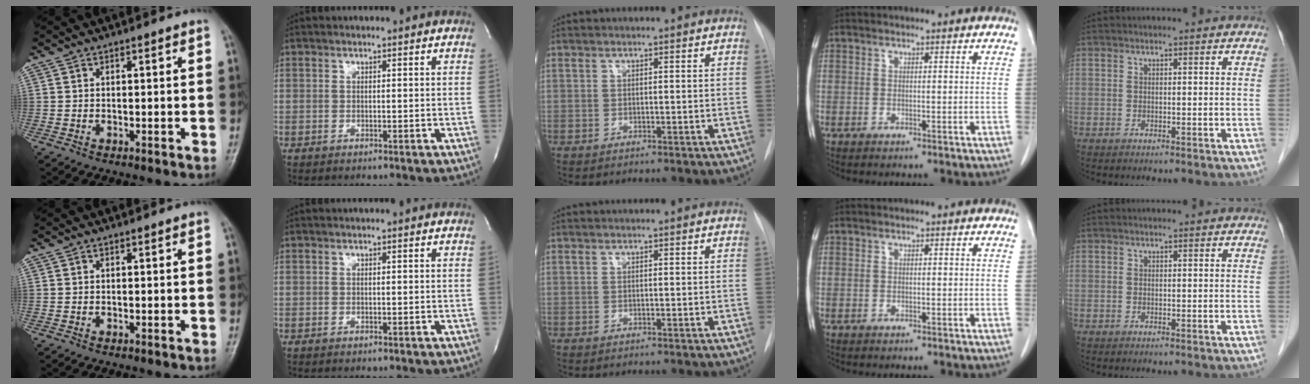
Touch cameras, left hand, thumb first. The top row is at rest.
{}